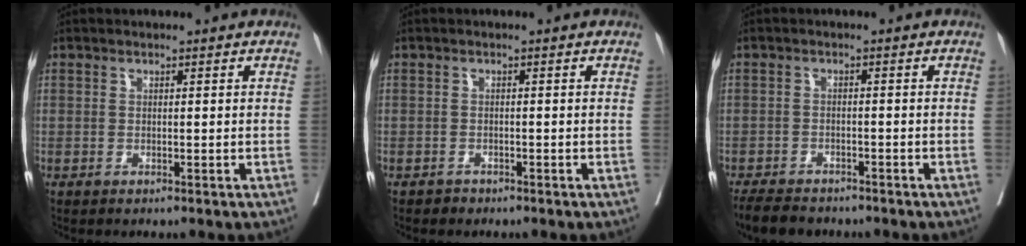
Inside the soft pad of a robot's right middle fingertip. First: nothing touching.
{"total": 0.8, "force": [-0.5, 0.4, -0.4], "torque": [0.007, 0.004, -0.010]}
{"total": 6.0, "force": [-5.3, 2.1, 2.0], "torque": [-0.034, -0.010, -0.083]}